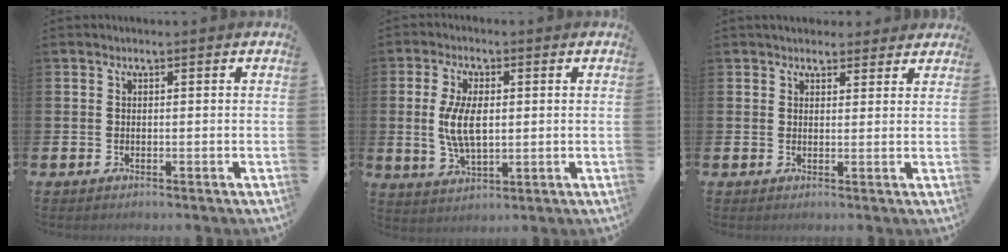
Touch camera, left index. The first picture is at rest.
{"total": 6.9, "force": [0.7, 3.4, 6.0], "torque": [-0.114, 0.004, 0.010]}
{"total": 3.1, "force": [2.9, 1.2, 0.1], "torque": [0.013, -0.016, 0.049]}